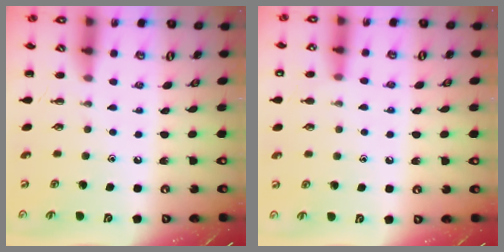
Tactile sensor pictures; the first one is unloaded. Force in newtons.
{"total": 8.1, "press": 7.8, "slide": 2.1}